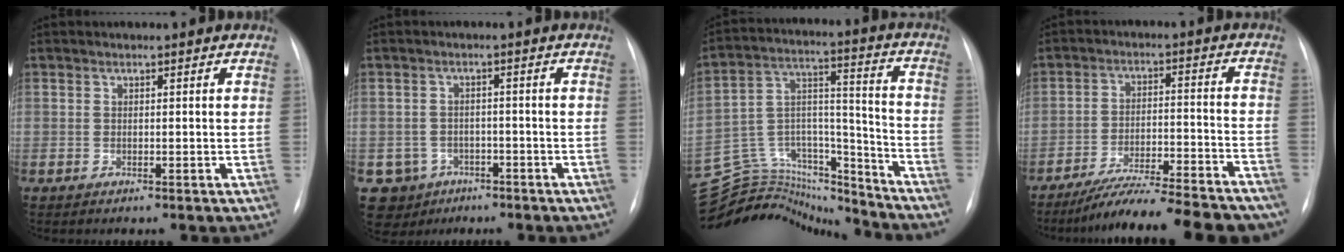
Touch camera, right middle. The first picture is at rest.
{"total": 5.8, "force": [-2.9, 5.0, 0.2], "torque": [-0.002, 0.010, -0.038]}
{"total": 24.2, "force": [-23.2, 5.3, 4.8], "torque": [-0.131, 0.040, -0.367]}
{"total": 20.0, "force": [-17.7, 2.3, 8.9], "torque": [-0.111, 0.000, -0.260]}